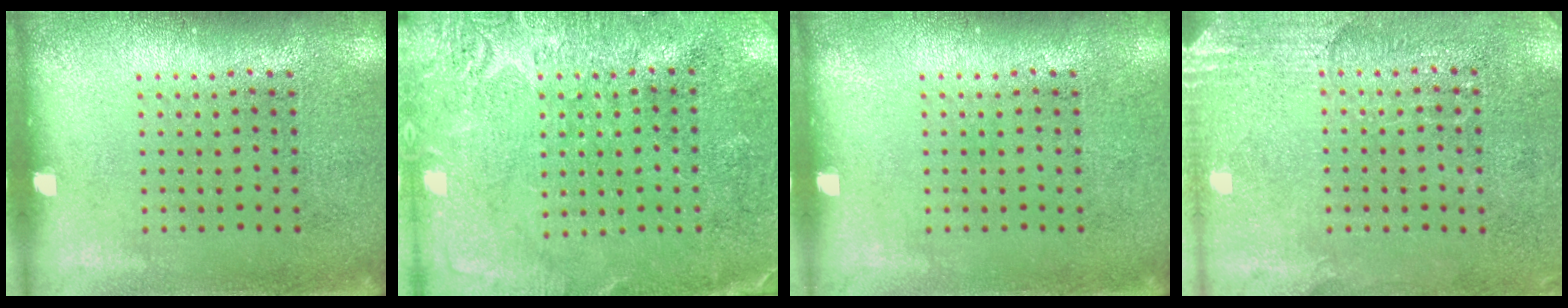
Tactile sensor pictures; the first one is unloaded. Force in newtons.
{"total": 2.7, "press": 2.6, "slide": 0.6}
{"total": 0.0}
{"total": 2.6, "press": 2.3, "slide": 1.2}